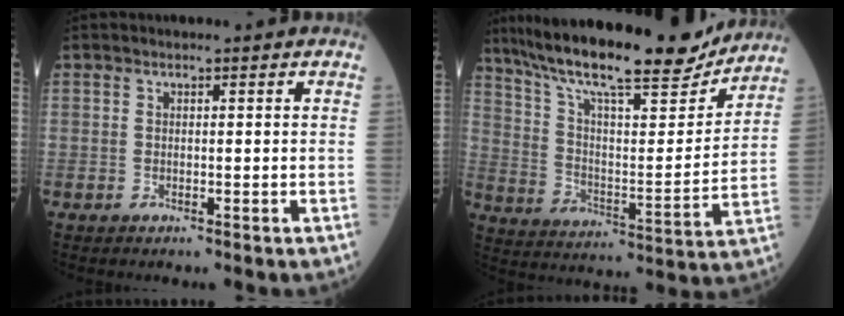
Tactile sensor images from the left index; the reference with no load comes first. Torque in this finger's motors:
{"motor_torque": [0.95, -1.19, 0.79, 0.20]}